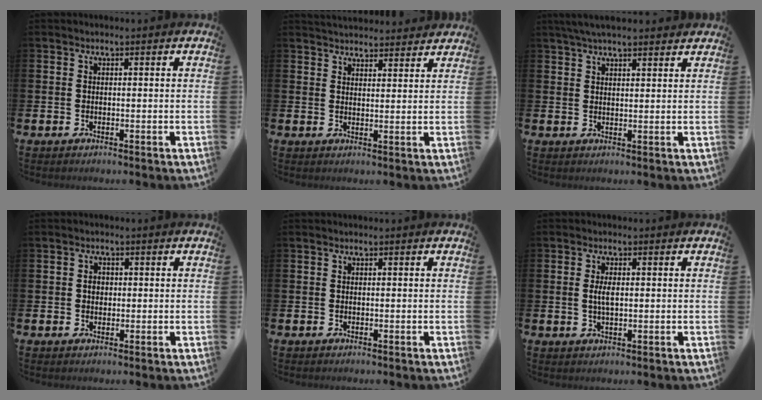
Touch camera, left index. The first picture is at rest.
{"total": 3.7, "force": [3.7, 0.7, 0.1], "torque": [-0.007, -0.017, 0.068]}
{"total": 4.2, "force": [3.7, 0.7, 1.8], "torque": [-0.040, -0.005, 0.068]}
{"total": 1.5, "force": [0.2, 1.3, 0.7], "torque": [0.007, 0.000, -0.003]}
{"total": 0.0}
{"total": 2.7, "force": [0.3, 1.1, 2.4], "torque": [-0.035, 0.000, 0.000]}